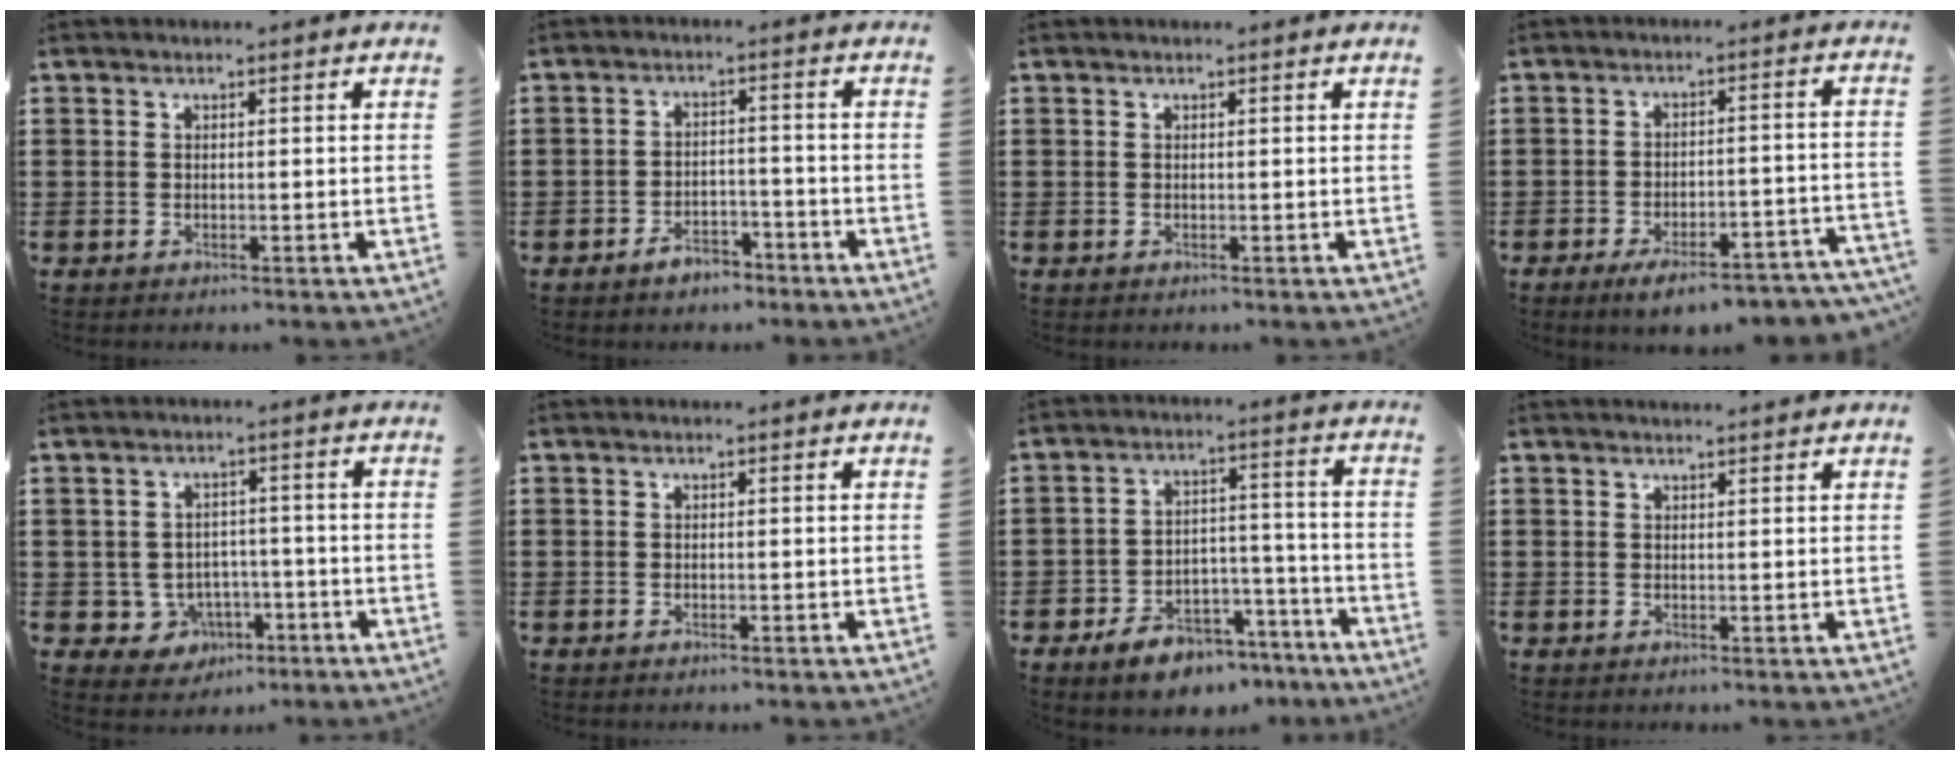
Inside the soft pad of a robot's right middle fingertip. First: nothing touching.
{"total": 3.4, "force": [-3.0, 1.2, 0.9], "torque": [-0.018, 0.010, -0.060]}
{"total": 0.0}
{"total": 6.1, "force": [-5.1, 0.7, 3.2], "torque": [-0.045, -0.002, -0.090]}
{"total": 3.8, "force": [-1.7, 3.2, 1.0], "torque": [-0.029, 0.009, -0.035]}
{"total": 0.0}
{"total": 7.1, "force": [-6.0, 2.9, 2.4], "torque": [-0.030, 0.035, -0.111]}
{"total": 0.8, "force": [0.8, -0.1, 0.1], "torque": [0.004, -0.005, 0.014]}